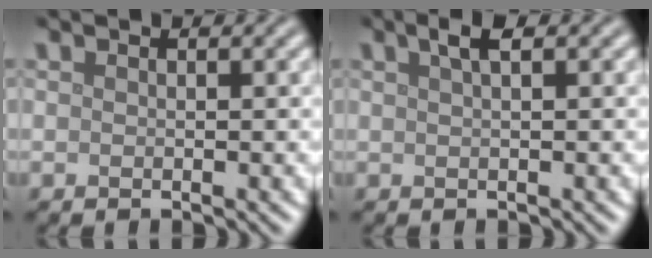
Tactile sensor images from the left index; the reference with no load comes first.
{"total": 1.9, "force": [1.0, 0.5, 1.5], "torque": [-0.021, 0.007, 0.015]}